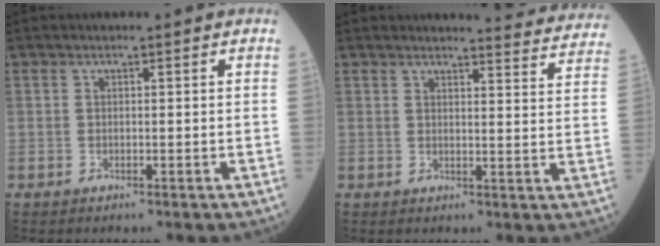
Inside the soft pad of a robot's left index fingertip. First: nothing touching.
{"total": 11.5, "force": [11.4, 0.7, 1.2], "torque": [0.012, -0.068, 0.099]}